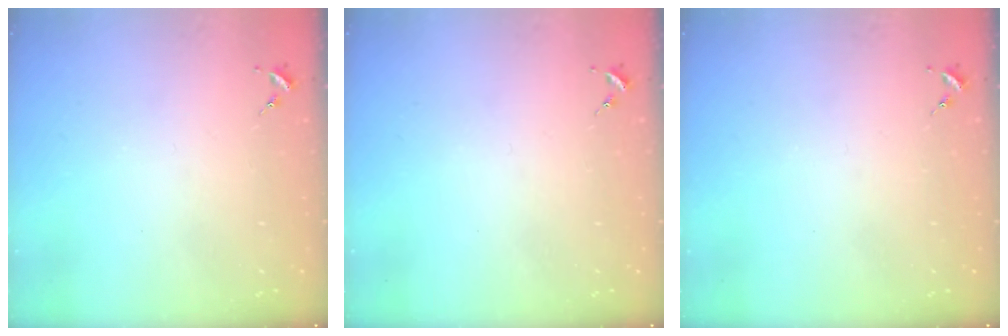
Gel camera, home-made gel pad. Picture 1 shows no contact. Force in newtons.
{"total": 0.0}
{"total": 0.0}